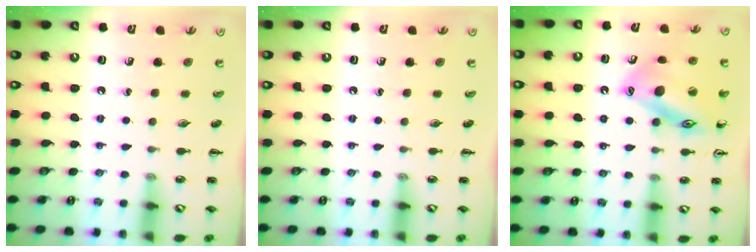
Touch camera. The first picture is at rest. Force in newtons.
{"total": 0.0}
{"total": 16.2, "press": 16.1, "slide": 1.8}